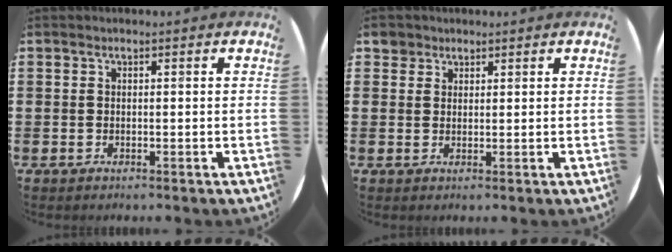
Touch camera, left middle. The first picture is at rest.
{"total": 2.0, "force": [1.6, 1.3, 0.0], "torque": [0.004, 0.003, 0.030]}